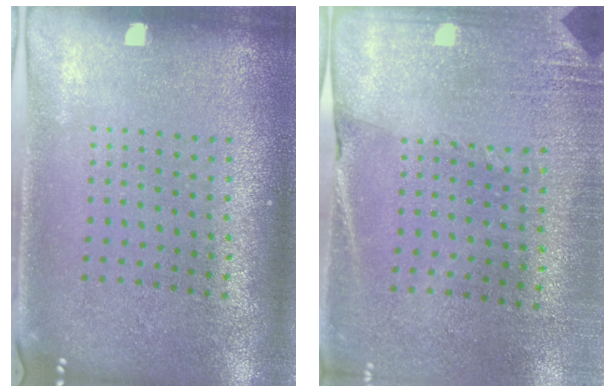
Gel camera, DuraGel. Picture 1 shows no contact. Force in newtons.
{"total": 2.6, "press": 2.3, "slide": 1.3}